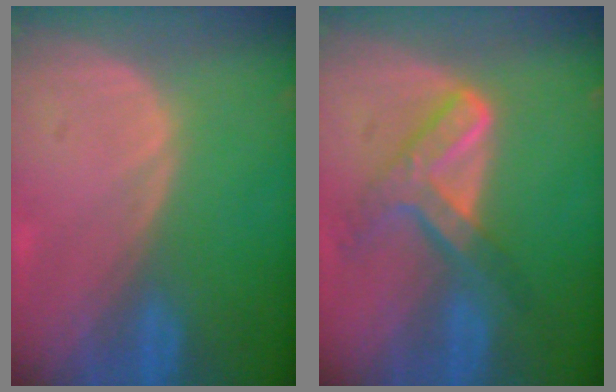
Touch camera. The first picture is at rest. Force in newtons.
{"total": 7.3, "press": 6.1, "slide": 4.0}